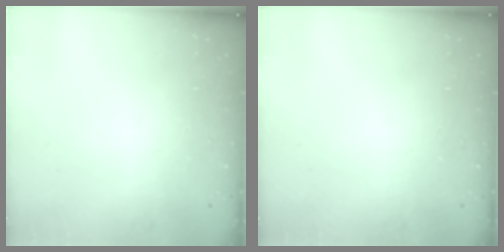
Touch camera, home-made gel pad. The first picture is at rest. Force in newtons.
{"total": 0.0}